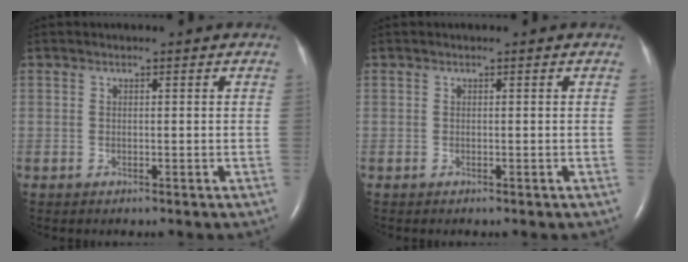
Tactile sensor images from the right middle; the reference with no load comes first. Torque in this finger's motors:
{"motor_torque": [-0.15, 0.07, 0.01, 0.01]}